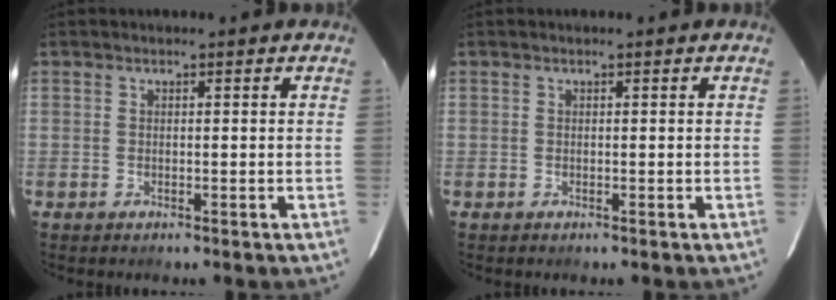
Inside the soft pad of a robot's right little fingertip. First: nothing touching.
{"total": 0.0}